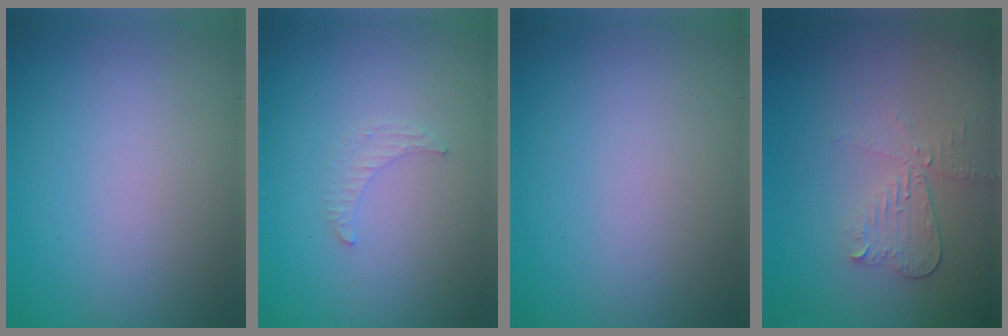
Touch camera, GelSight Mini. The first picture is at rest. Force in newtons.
{"total": 1.1, "press": 1.1, "slide": 0.3}
{"total": 0.0}
{"total": 2.8, "press": 2.5, "slide": 1.3}